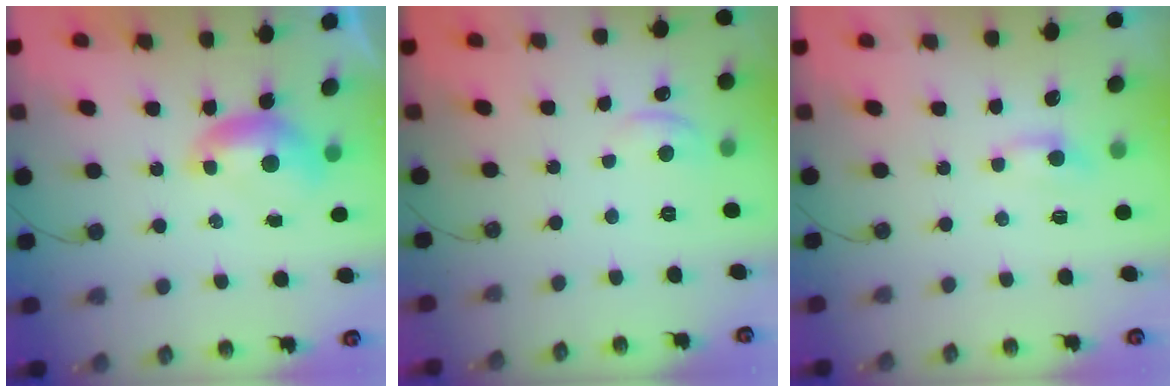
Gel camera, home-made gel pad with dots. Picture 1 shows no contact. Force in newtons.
{"total": 2.4, "press": 2.3, "slide": 0.8}
{"total": 0.0}